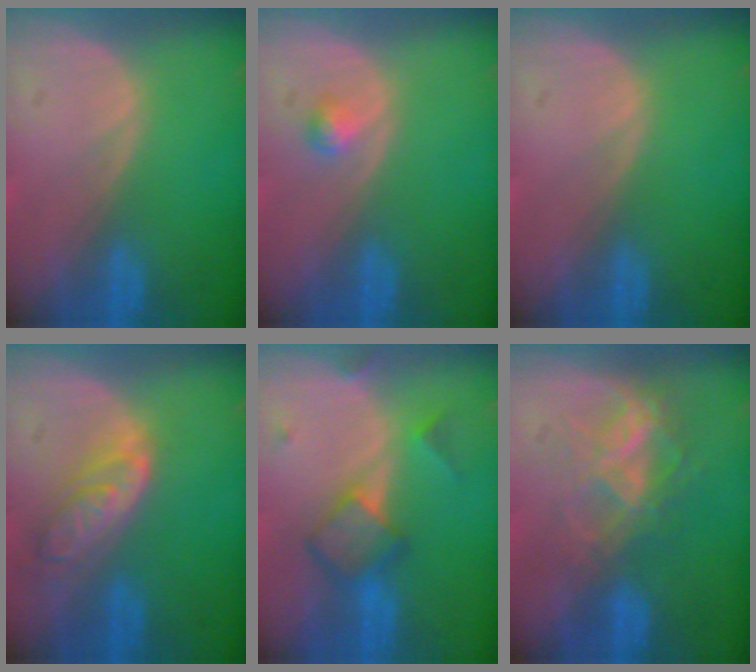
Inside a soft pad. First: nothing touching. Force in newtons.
{"total": 1.3, "press": 1.2, "slide": 0.1}
{"total": 0.0}
{"total": 6.2, "press": 5.5, "slide": 2.8}
{"total": 5.3, "press": 5.3, "slide": 0.8}
{"total": 7.1, "press": 6.0, "slide": 3.7}